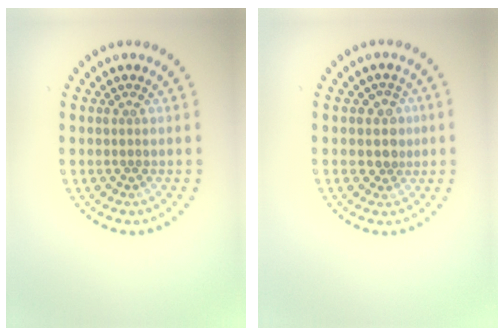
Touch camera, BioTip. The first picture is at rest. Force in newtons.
{"total": 2.0, "press": 1.6, "slide": 1.2}